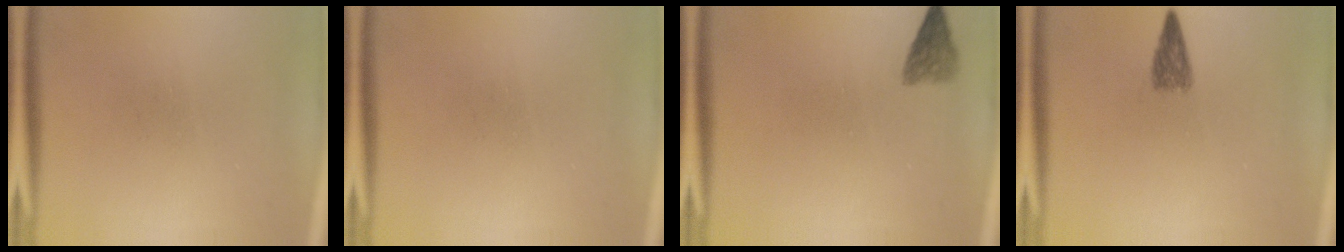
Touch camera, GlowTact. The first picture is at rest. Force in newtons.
{"total": 0.0}
{"total": 2.3}
{"total": 2.5}